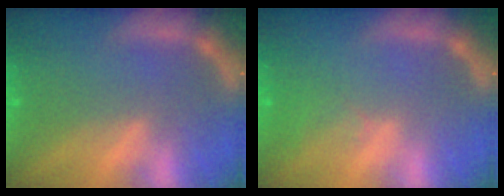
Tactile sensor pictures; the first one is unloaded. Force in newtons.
{"total": 1.5}